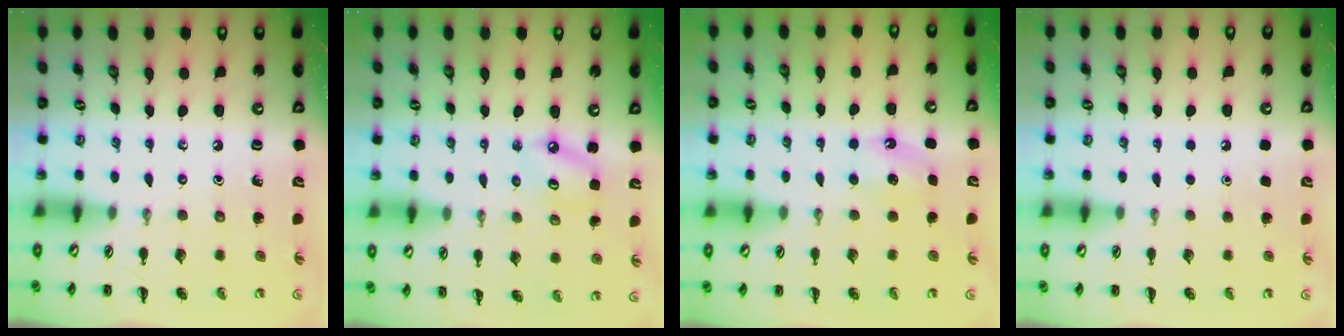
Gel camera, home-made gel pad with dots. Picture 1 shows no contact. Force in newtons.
{"total": 4.7, "press": 4.7, "slide": 0.5}
{"total": 4.6, "press": 4.5, "slide": 1.3}
{"total": 1.7, "press": 1.7, "slide": 0.1}